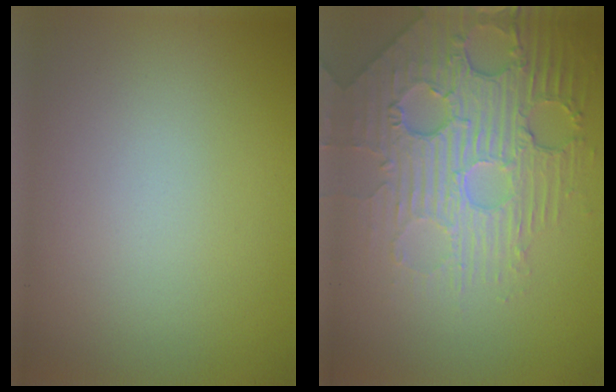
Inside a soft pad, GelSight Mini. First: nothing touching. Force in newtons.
{"total": 6.5, "press": 5.1, "slide": 4.1}